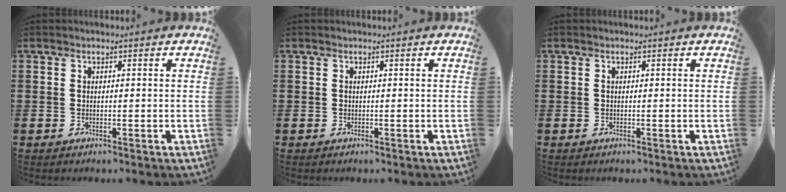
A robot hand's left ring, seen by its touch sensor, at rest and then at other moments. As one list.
[{"total": 0.0}, {"total": 0.0}]